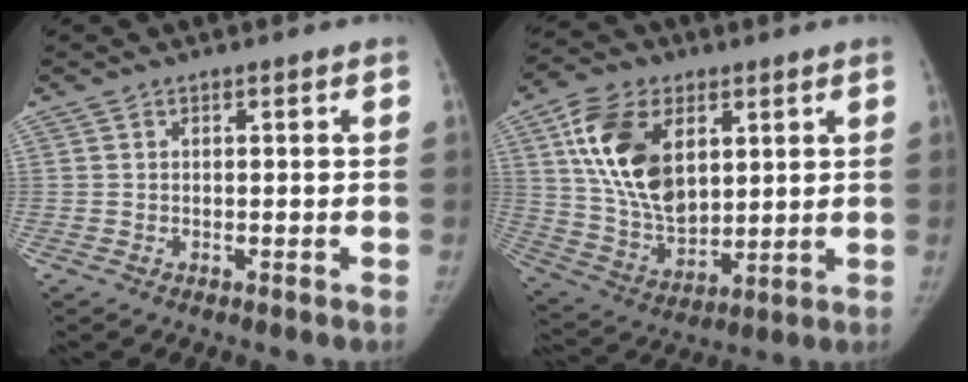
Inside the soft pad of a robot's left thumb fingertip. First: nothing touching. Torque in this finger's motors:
{"motor_torque": [1.47, 1.45, 1.77, -1.00, 0.63]}